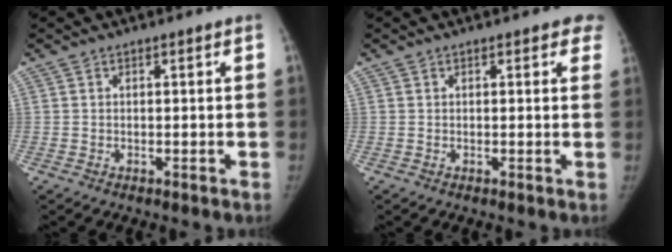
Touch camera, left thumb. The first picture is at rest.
{"total": 2.7, "force": [1.8, 1.4, 1.3], "torque": [0.011, -0.003, 0.008]}